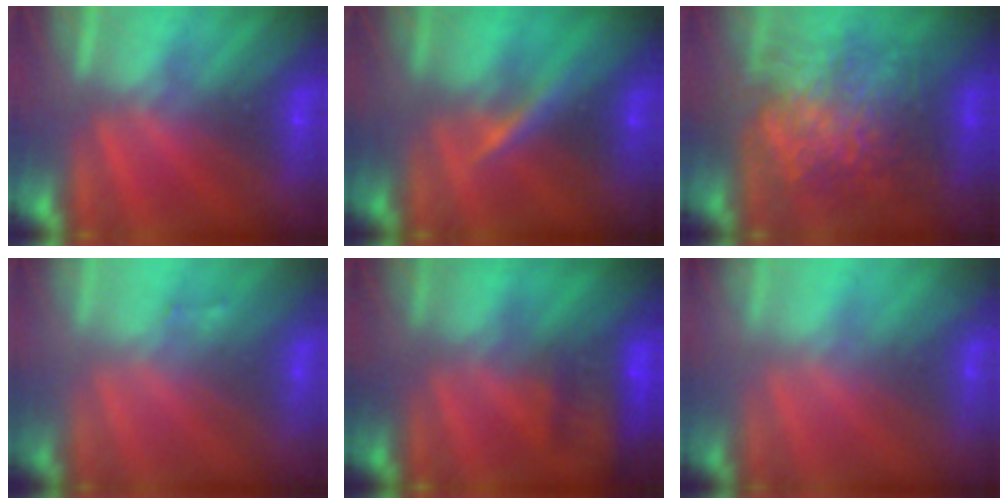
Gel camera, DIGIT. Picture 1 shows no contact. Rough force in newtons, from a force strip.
{"total": 2.9}
{"total": 9.3}
{"total": 1.5}
{"total": 7.9}
{"total": 1.5}